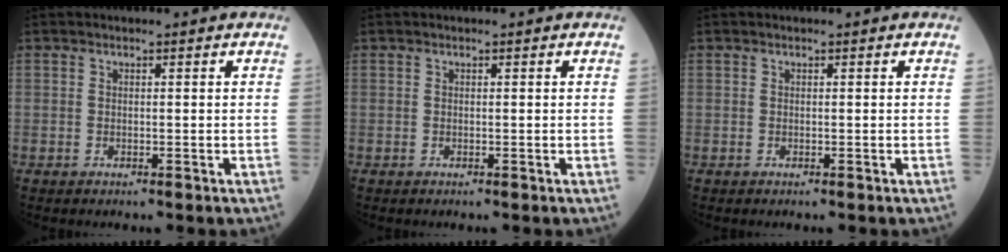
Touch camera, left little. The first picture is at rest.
{"total": 0.0}
{"total": 0.0}